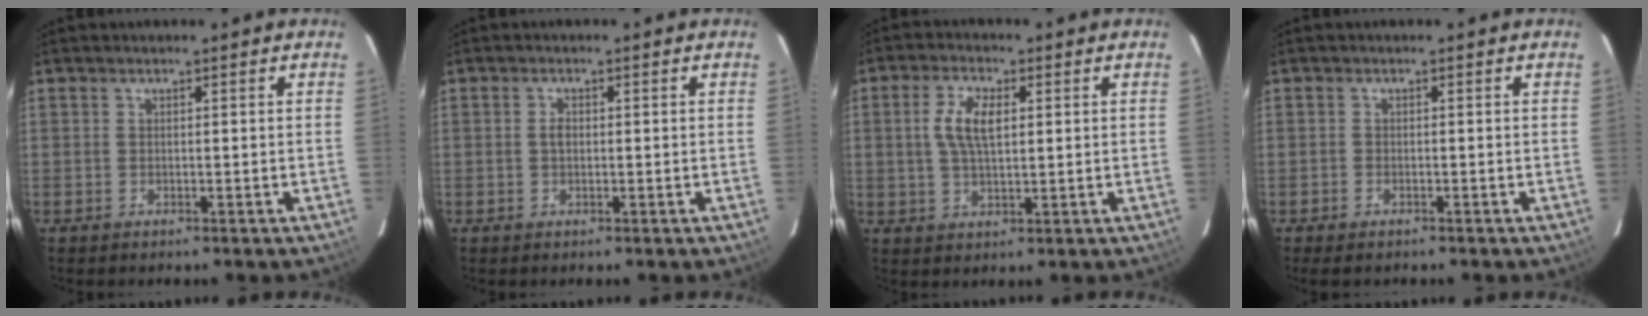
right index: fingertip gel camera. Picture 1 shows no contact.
{"total": 1.4, "force": [0.0, 0.9, 1.0], "torque": [-0.020, 0.004, -0.002]}
{"total": 6.5, "force": [1.4, 2.9, 5.6], "torque": [-0.108, 0.006, 0.027]}
{"total": 2.0, "force": [-1.6, 0.8, 0.9], "torque": [-0.024, -0.005, -0.029]}